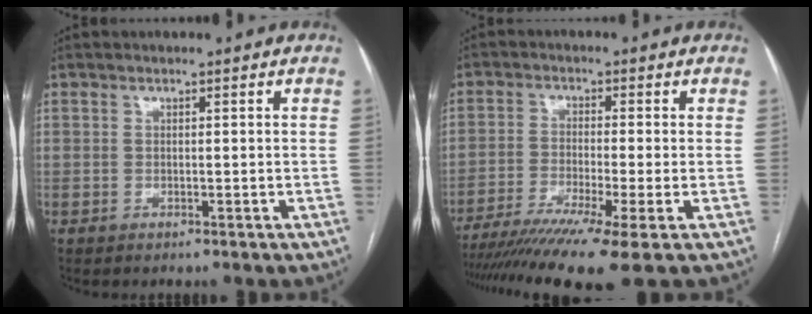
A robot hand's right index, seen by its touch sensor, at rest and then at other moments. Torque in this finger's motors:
{"motor_torque": [1.15, -0.99, 0.79, 0.19]}